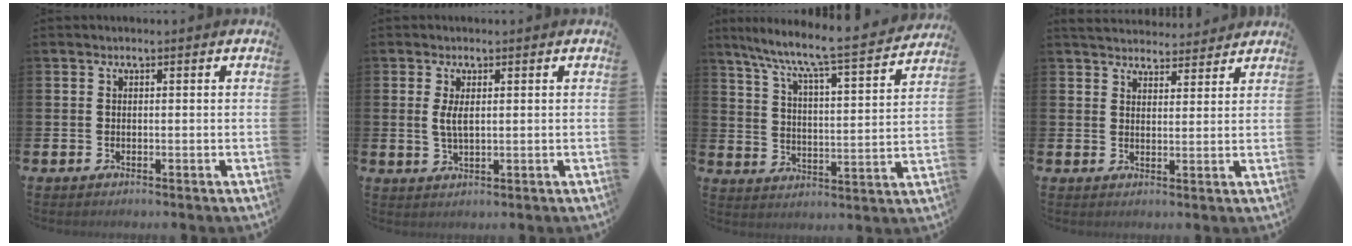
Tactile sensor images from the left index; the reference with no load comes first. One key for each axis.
{"total": 2.5, "fx": 0.9, "fy": 0.9, "fz": 2.2, "tx": -0.039, "ty": 0.001, "tz": 0.013}
{"total": 7.8, "fx": 7.1, "fy": 0.2, "fz": 3.1, "tx": -0.084, "ty": -0.063, "tz": 0.114}
{"total": 4.4, "fx": 4.3, "fy": 0.9, "fz": 0.1, "tx": -0.008, "ty": -0.025, "tz": 0.076}